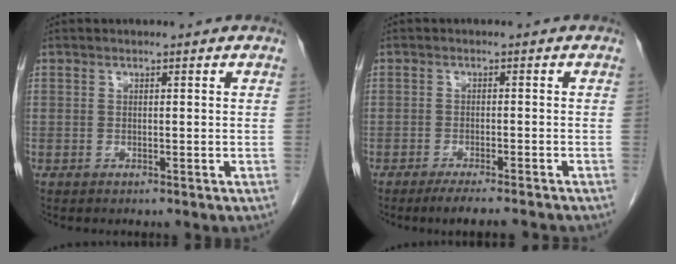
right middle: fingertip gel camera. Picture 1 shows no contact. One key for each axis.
{"total": 7.1, "fx": -6.1, "fy": 0.3, "fz": 3.5, "tx": -0.039, "ty": -0.011, "tz": -0.092}